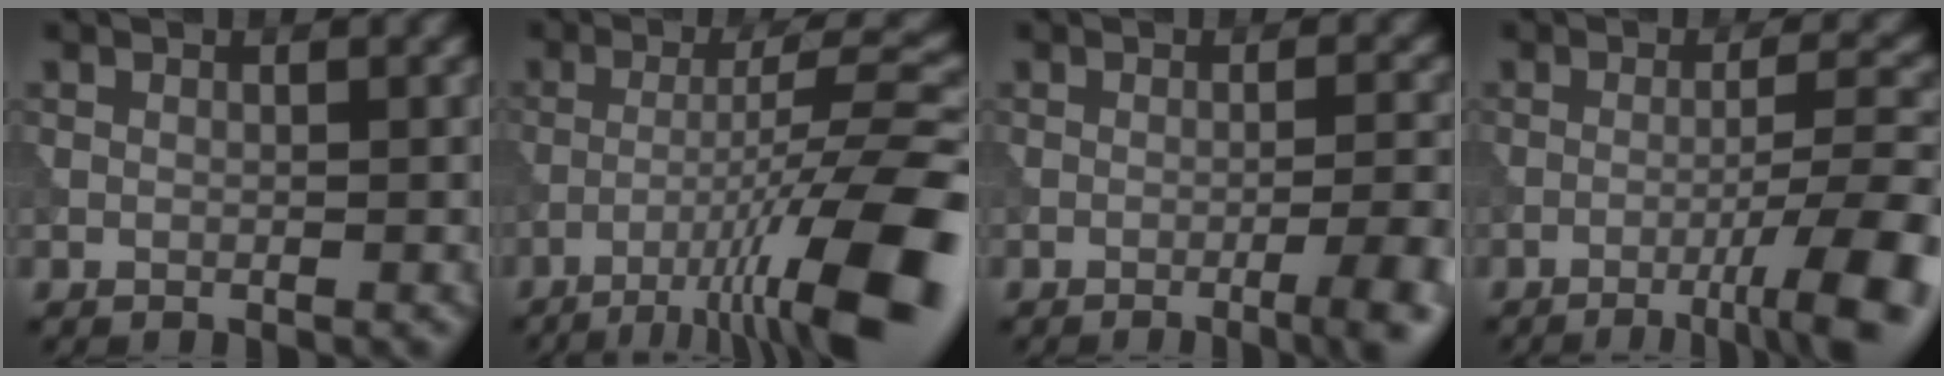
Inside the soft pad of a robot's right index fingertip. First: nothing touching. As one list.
[{"total": 12.0, "force": [-6.4, 1.6, 10.1], "torque": [-0.152, 0.014, -0.101]}, {"total": 5.7, "force": [-2.6, 1.4, 4.9], "torque": [-0.058, 0.007, -0.038]}, {"total": 8.2, "force": [-4.0, 1.3, 7.1], "torque": [-0.098, 0.011, -0.058]}]